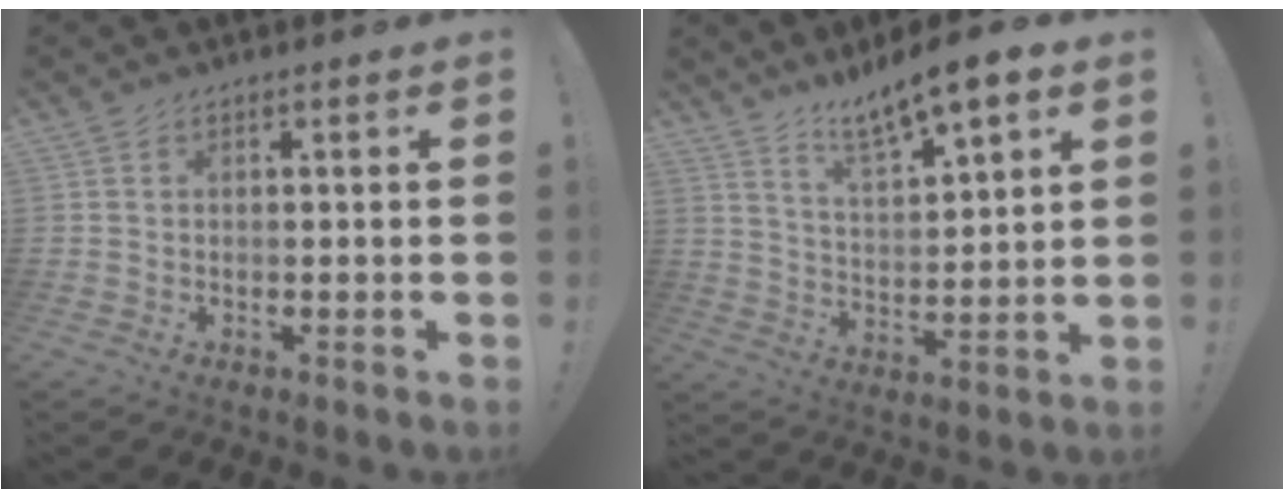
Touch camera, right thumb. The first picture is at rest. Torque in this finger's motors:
{"motor_torque": [-0.04, 1.93, 0.10, 0.16, 0.09]}